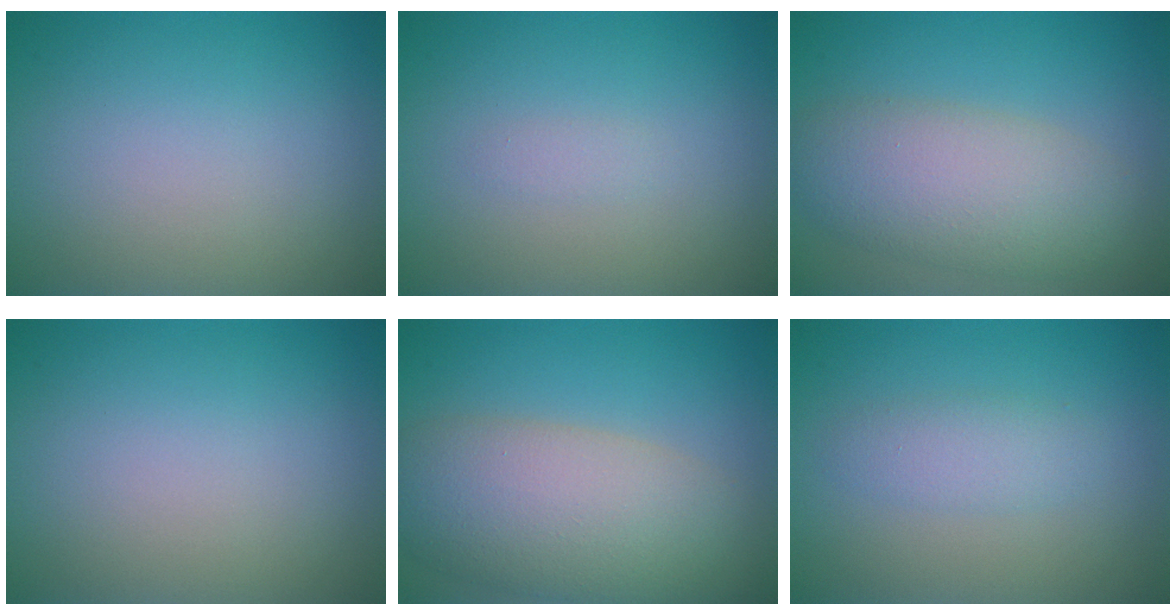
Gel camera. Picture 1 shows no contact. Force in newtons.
{"total": 0.6, "press": 0.6, "slide": 0.0}
{"total": 6.3, "press": 6.3, "slide": 0.5}
{"total": 0.0}
{"total": 8.8, "press": 8.7, "slide": 0.5}
{"total": 2.0, "press": 2.0, "slide": 0.0}